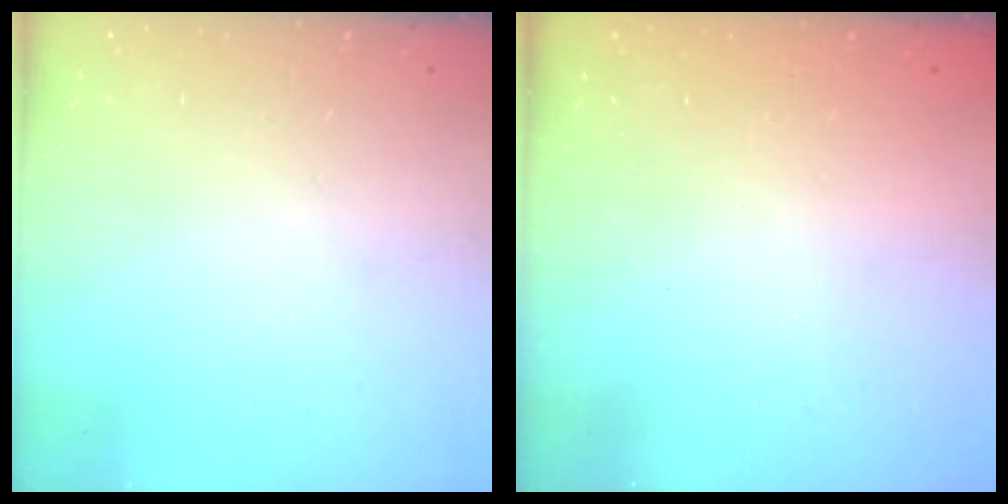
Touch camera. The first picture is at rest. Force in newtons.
{"total": 2.4, "press": 2.3, "slide": 0.8}